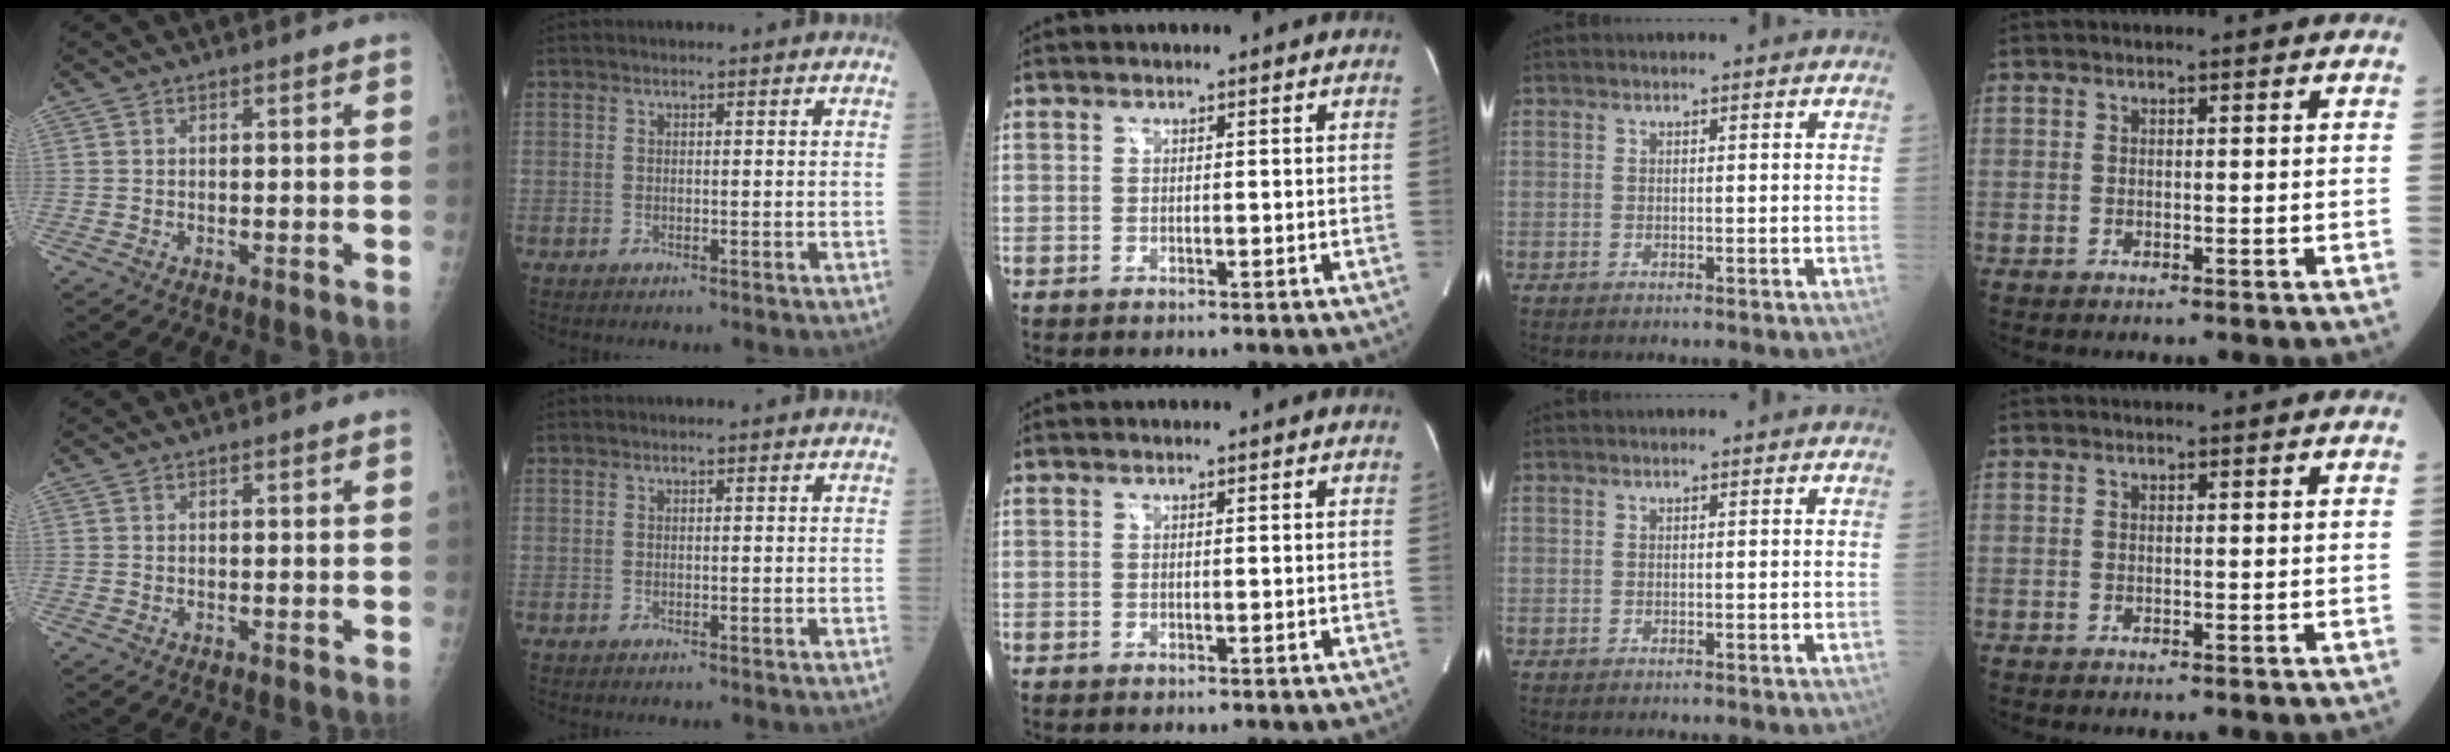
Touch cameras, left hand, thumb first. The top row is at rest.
{}